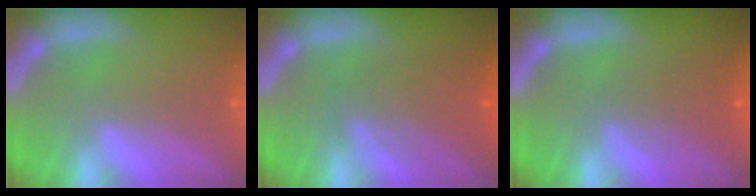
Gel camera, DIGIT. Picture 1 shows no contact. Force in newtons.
{"total": 4.6}
{"total": 3.0}